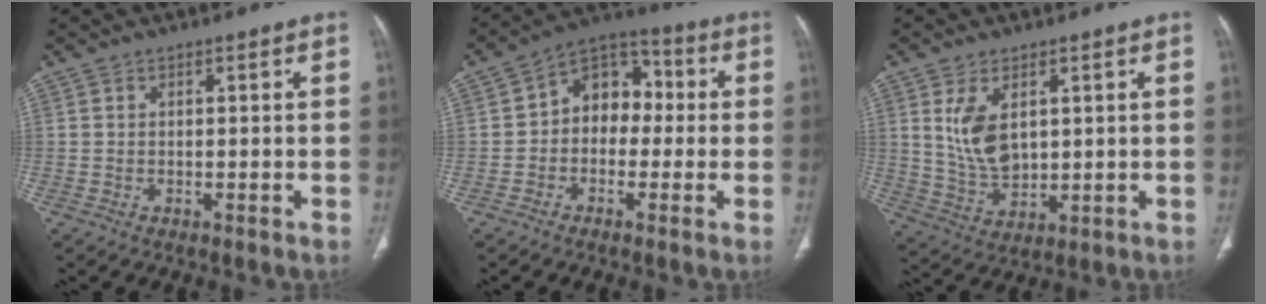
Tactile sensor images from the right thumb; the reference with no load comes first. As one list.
[{"total": 10.2, "force": [-0.1, 7.7, 6.7], "torque": [-0.060, 0.040, -0.020]}, {"total": 8.9, "force": [2.5, 5.3, 6.6], "torque": [-0.116, -0.016, 0.065]}]